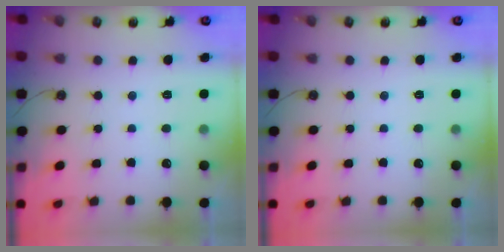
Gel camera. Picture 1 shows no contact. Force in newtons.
{"total": 0.0}